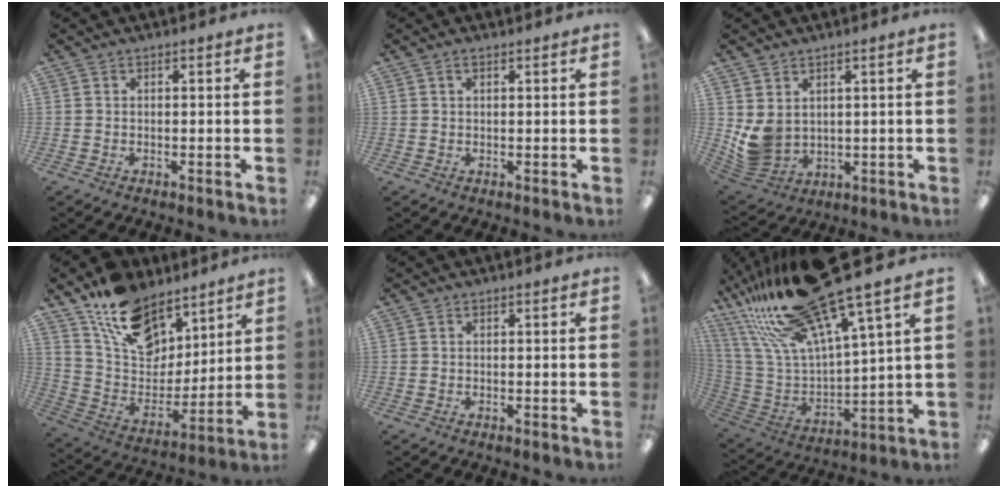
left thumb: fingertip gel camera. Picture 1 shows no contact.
{"total": 1.2, "force": [0.8, 0.5, 0.7], "torque": [-0.016, 0.001, 0.014]}
{"total": 5.9, "force": [2.2, 4.6, 2.9], "torque": [-0.082, -0.014, 0.045]}
{"total": 16.6, "force": [11.5, 9.6, 7.2], "torque": [-0.138, -0.067, 0.219]}
{"total": 0.0}
{"total": 27.6, "force": [20.1, 6.8, 17.6], "torque": [-0.330, -0.142, 0.337]}